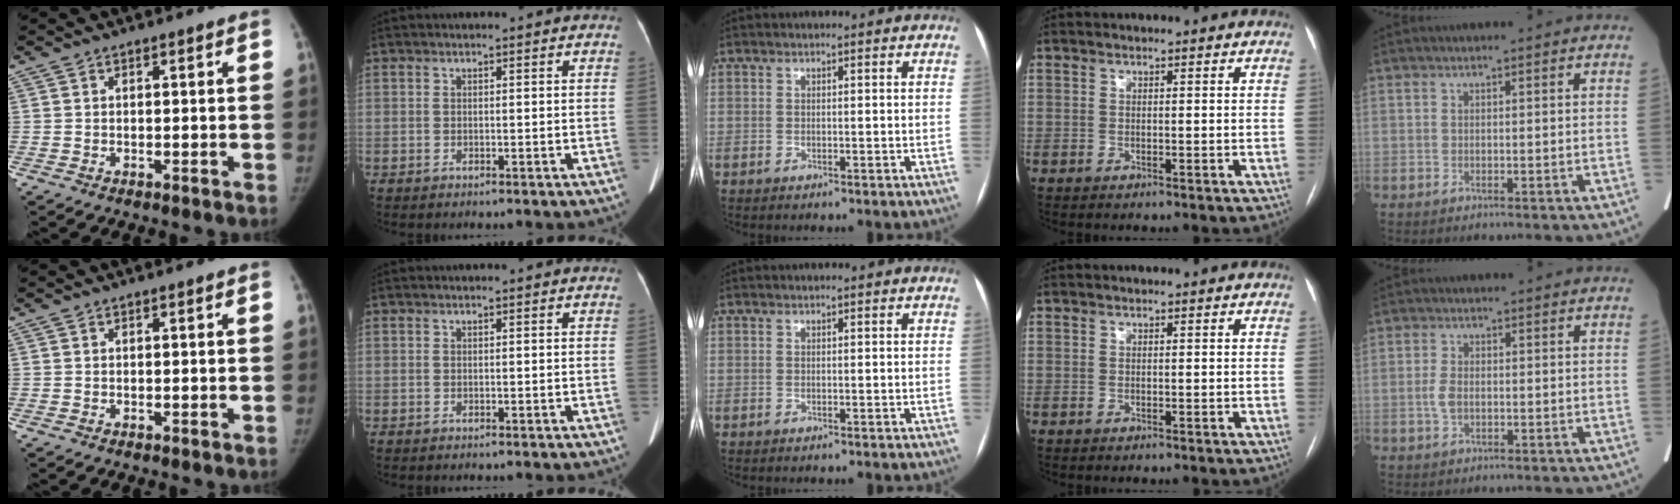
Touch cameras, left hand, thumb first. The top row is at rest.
{"little": {"total": 2.2, "force": [-0.5, 1.3, 1.8], "torque": [-0.046, 0.000, -0.011]}}